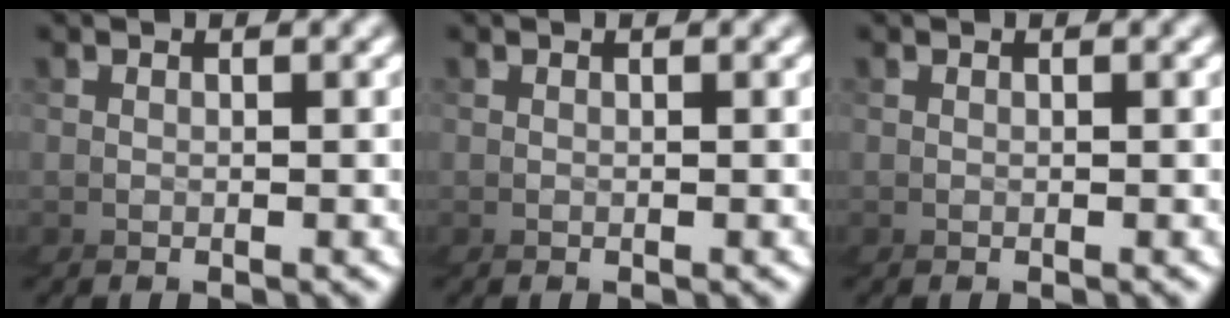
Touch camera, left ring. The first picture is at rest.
{"total": 0.0}
{"total": 0.0}